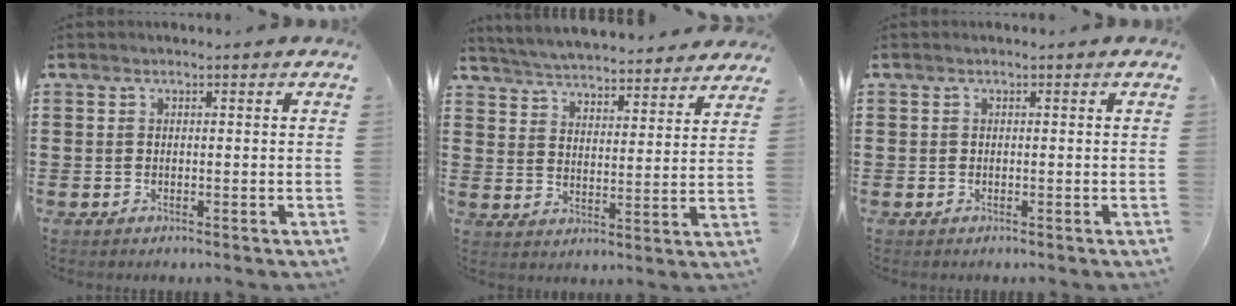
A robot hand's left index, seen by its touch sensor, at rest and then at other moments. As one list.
[{"total": 4.9, "force": [4.9, -0.3, 0.4], "torque": [-0.033, -0.037, 0.083]}, {"total": 0.0}]